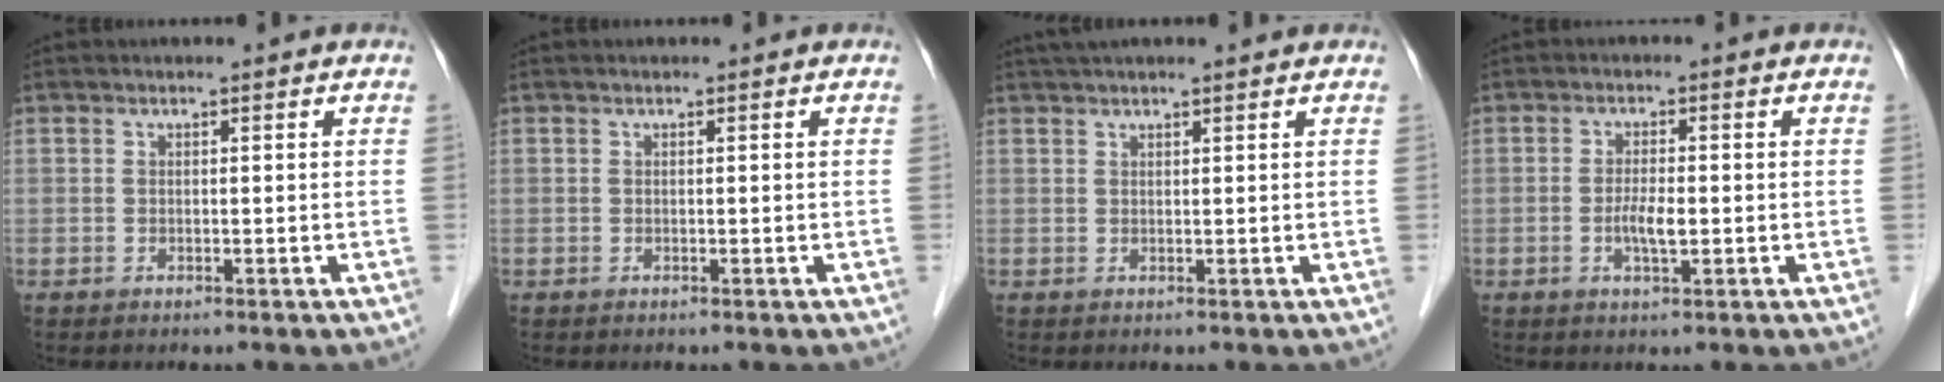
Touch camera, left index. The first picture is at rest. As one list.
[{"total": 0.0}, {"total": 6.8, "force": [6.0, 0.4, 3.2], "torque": [-0.047, 0.037, 0.086]}, {"total": 3.0, "force": [-0.6, 0.7, 2.9], "torque": [-0.059, -0.001, -0.009]}]